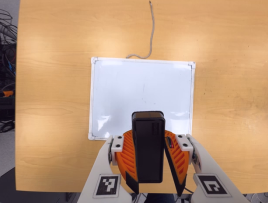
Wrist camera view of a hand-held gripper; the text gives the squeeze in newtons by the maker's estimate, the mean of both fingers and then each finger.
{"total": 9.2, "left": 9.1, "right": 9.3}